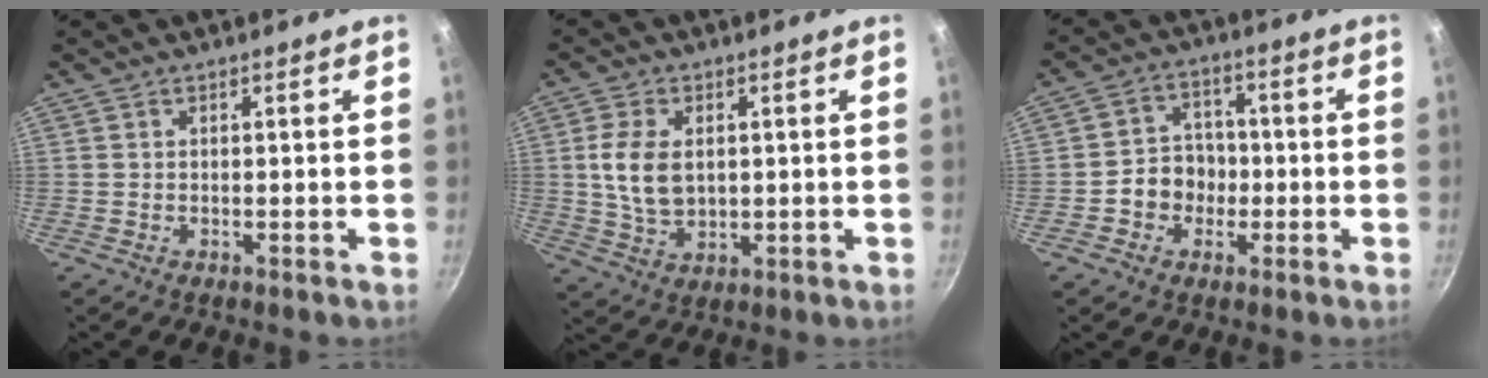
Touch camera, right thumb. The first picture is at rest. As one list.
[{"total": 8.6, "force": [1.2, 5.6, 6.5], "torque": [-0.118, -0.006, 0.026]}, {"total": 7.0, "force": [-1.6, 6.1, 2.9], "torque": [-0.007, 0.024, -0.034]}]